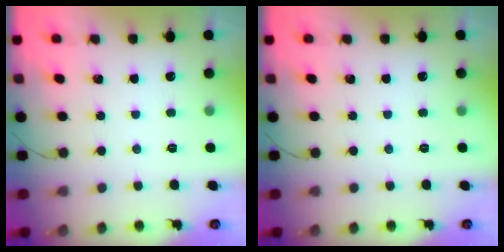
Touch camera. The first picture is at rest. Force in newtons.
{"total": 0.0}